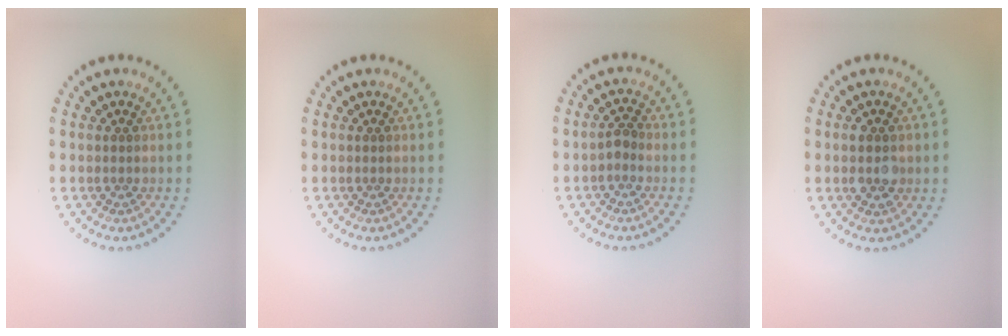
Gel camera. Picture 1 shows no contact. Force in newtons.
{"total": 0.0}
{"total": 1.2, "press": 1.0, "slide": 0.6}
{"total": 2.4, "press": 2.4, "slide": 0.2}